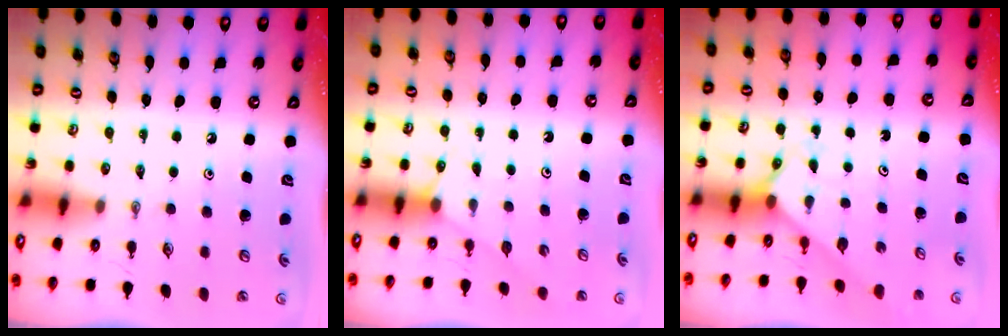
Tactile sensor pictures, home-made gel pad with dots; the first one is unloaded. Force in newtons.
{"total": 3.8, "press": 3.8, "slide": 0.5}
{"total": 2.3, "press": 2.3, "slide": 0.2}